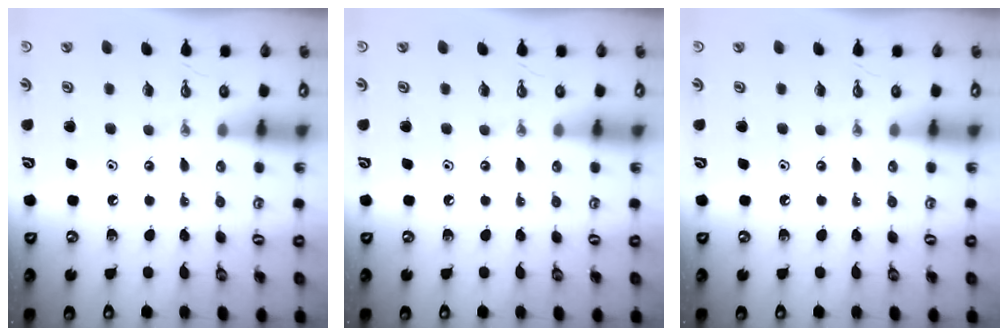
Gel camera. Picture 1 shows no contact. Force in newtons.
{"total": 0.0}
{"total": 0.0}